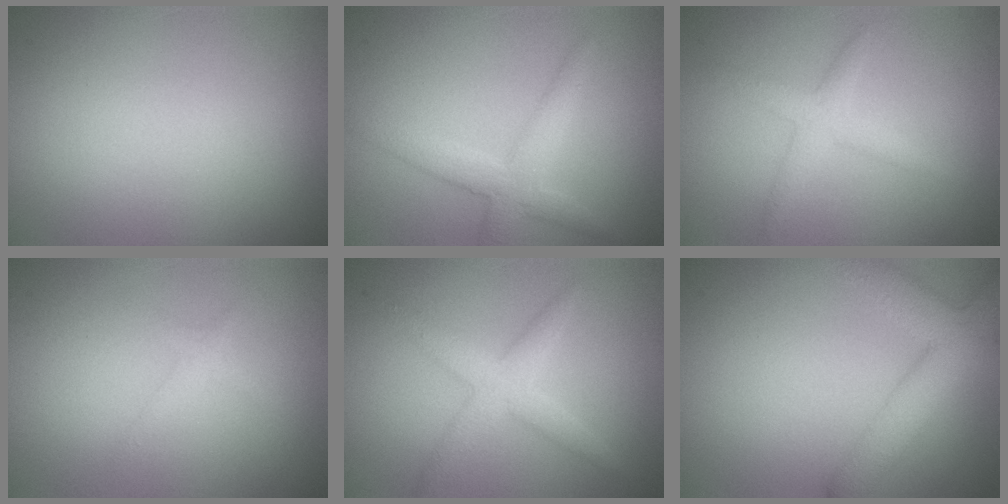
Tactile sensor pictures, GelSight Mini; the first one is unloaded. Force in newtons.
{"total": 3.1, "press": 3.1, "slide": 0.2}
{"total": 2.1, "press": 2.1, "slide": 0.1}
{"total": 1.1, "press": 1.1, "slide": 0.0}
{"total": 3.0, "press": 3.0, "slide": 0.1}
{"total": 5.5, "press": 5.5, "slide": 0.4}